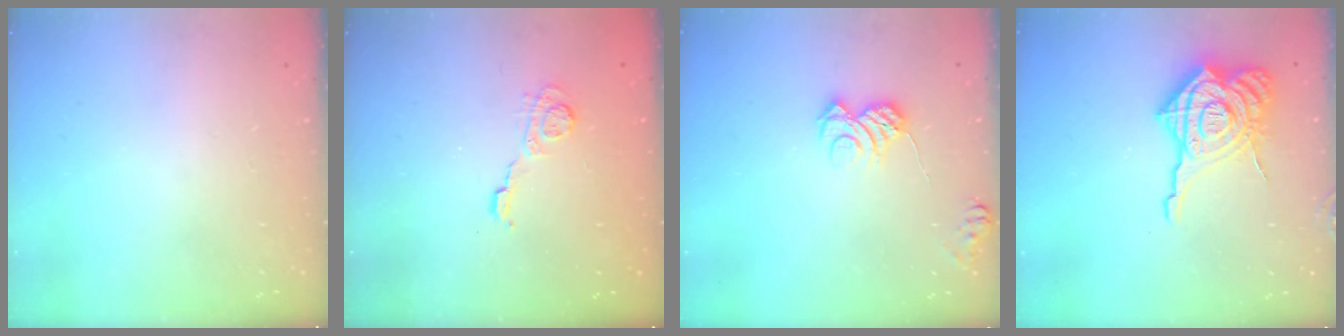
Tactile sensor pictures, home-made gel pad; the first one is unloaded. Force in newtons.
{"total": 4.9, "press": 4.9, "slide": 0.3}
{"total": 7.7, "press": 7.7, "slide": 0.9}
{"total": 20.1, "press": 20.0, "slide": 2.1}